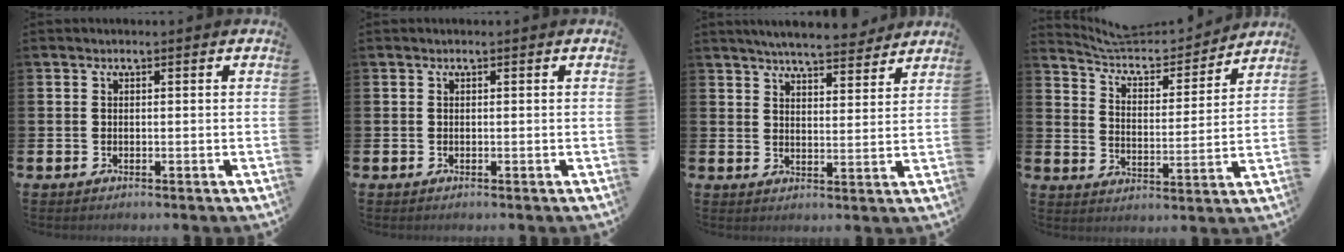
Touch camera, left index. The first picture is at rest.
{"total": 0.0}
{"total": 6.0, "force": [5.8, 0.7, 1.3], "torque": [-0.029, -0.033, 0.101]}
{"total": 6.6, "force": [6.2, 1.9, 1.1], "torque": [-0.050, -0.058, 0.102]}